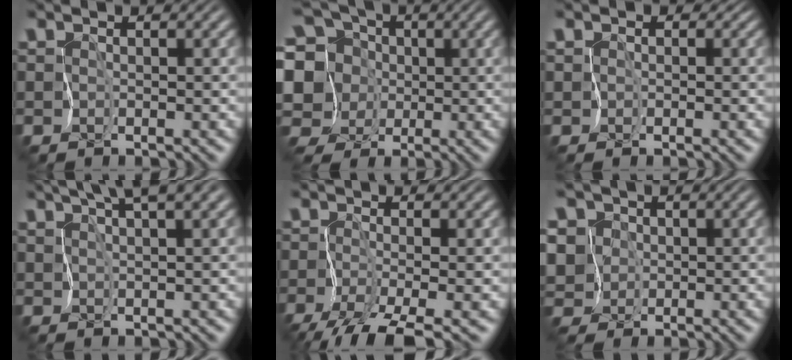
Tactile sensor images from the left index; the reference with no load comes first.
{"total": 11.4, "force": [-0.2, 10.4, 4.6], "torque": [-0.121, 0.036, -0.031]}
{"total": 1.3, "force": [0.0, 1.3, 0.2], "torque": [0.003, 0.007, 0.006]}
{"total": 4.3, "force": [3.2, 0.1, 2.9], "torque": [-0.051, 0.017, 0.059]}
{"total": 4.4, "force": [-3.1, 0.3, 3.0], "torque": [-0.046, -0.004, -0.062]}
{"total": 6.8, "force": [1.2, 6.1, 2.6], "torque": [-0.063, 0.018, -0.009]}